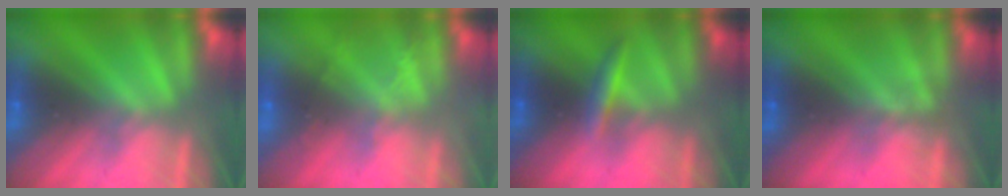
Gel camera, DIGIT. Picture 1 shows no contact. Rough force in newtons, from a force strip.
{"total": 2.2}
{"total": 2.8}
{"total": 1.4}